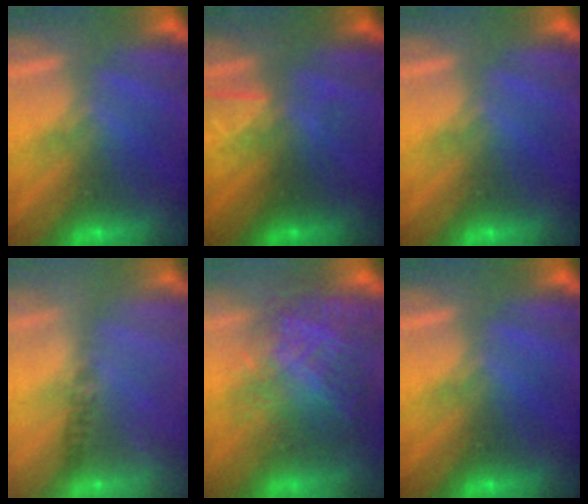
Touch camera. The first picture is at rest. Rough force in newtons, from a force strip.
{"total": 3.3}
{"total": 0.0}
{"total": 2.4}
{"total": 7.2}
{"total": 0.0}